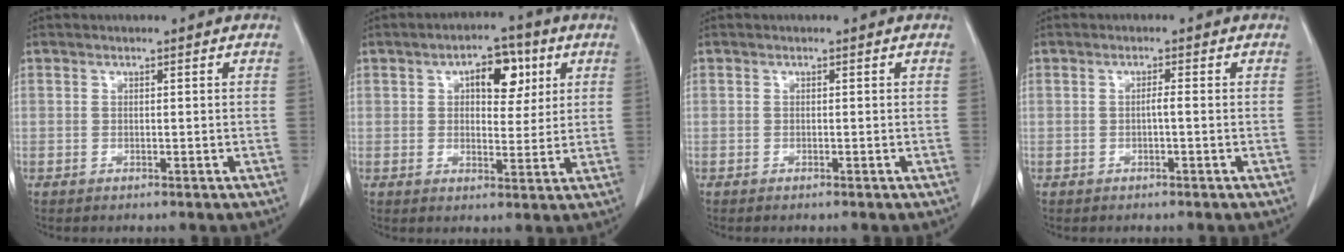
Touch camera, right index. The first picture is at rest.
{"total": 7.4, "force": [2.9, 3.7, 5.7], "torque": [-0.079, 0.018, 0.042]}
{"total": 0.0}
{"total": 1.0, "force": [-0.2, 0.0, 1.0], "torque": [-0.018, 0.003, -0.004]}